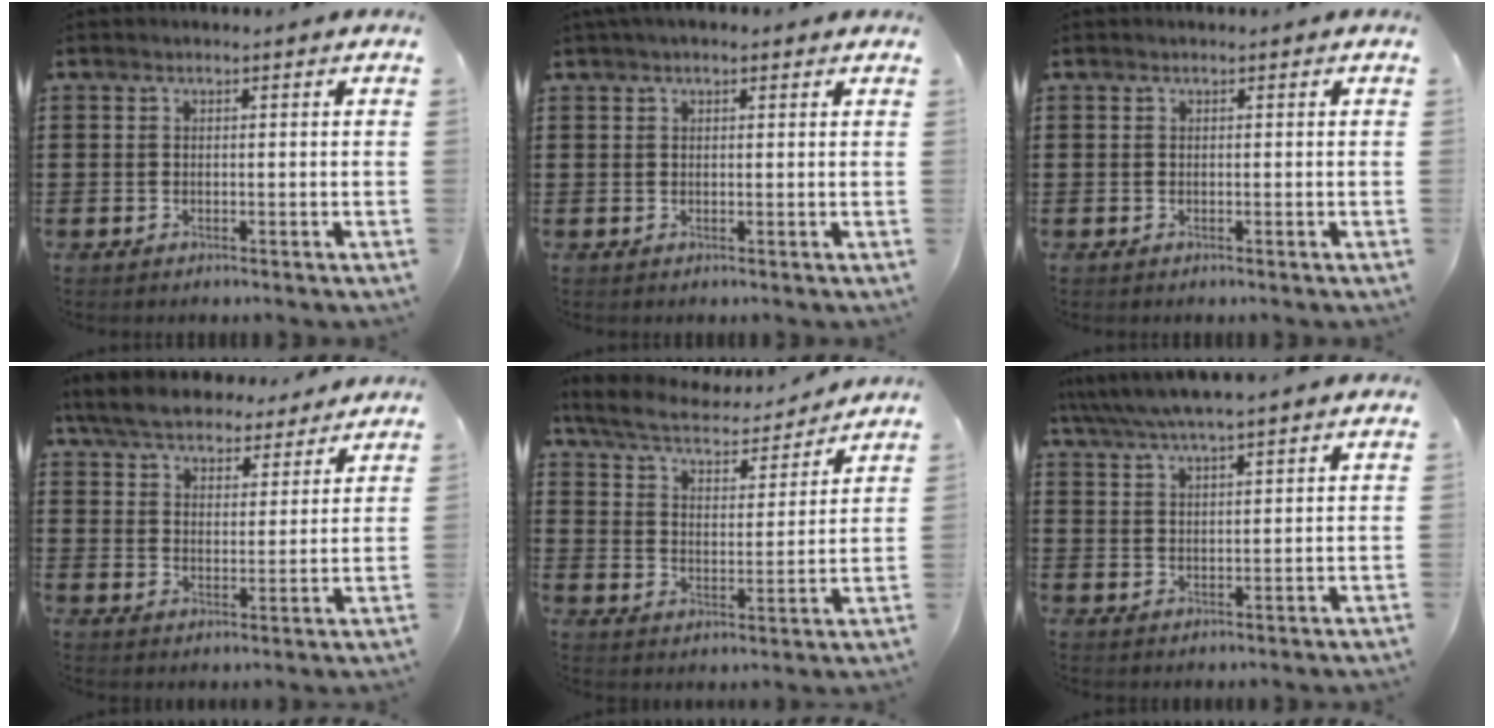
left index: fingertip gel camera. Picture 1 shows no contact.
{"total": 1.4, "force": [0.9, 0.6, 0.9], "torque": [-0.019, 0.005, 0.016]}
{"total": 0.0}
{"total": 6.2, "force": [5.9, 1.3, 1.4], "torque": [-0.058, -0.028, 0.105]}
{"total": 5.7, "force": [5.2, 0.8, 2.0], "torque": [-0.066, -0.034, 0.086]}
{"total": 4.9, "force": [4.4, 0.1, 2.2], "torque": [-0.056, -0.016, 0.076]}